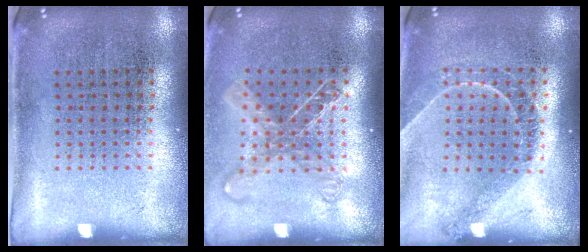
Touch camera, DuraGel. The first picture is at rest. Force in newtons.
{"total": 1.4, "press": 1.2, "slide": 0.8}
{"total": 1.2, "press": 1.1, "slide": 0.4}